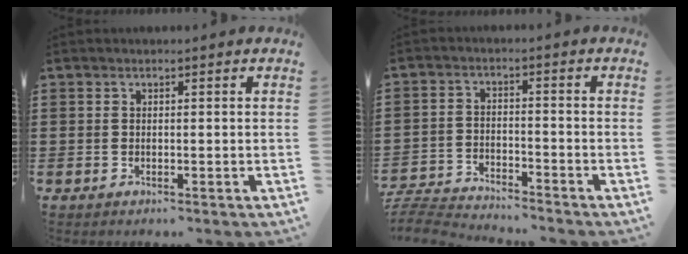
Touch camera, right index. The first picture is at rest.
{"total": 4.9, "force": [-4.9, 0.2, 0.5], "torque": [-0.023, -0.001, -0.103]}